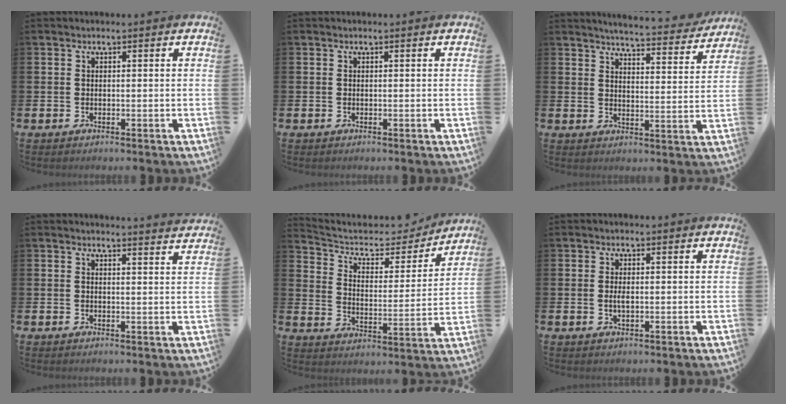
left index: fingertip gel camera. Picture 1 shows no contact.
{"total": 0.0}
{"total": 5.2, "force": [5.1, 0.2, 1.0], "torque": [-0.026, -0.040, 0.085]}
{"total": 2.5, "force": [2.5, -0.2, -0.2], "torque": [0.009, -0.020, 0.043]}
{"total": 6.2, "force": [5.4, 2.6, 1.7], "torque": [-0.061, -0.043, 0.085]}
{"total": 1.3, "force": [0.1, 0.5, 1.2], "torque": [-0.021, 0.002, -0.002]}